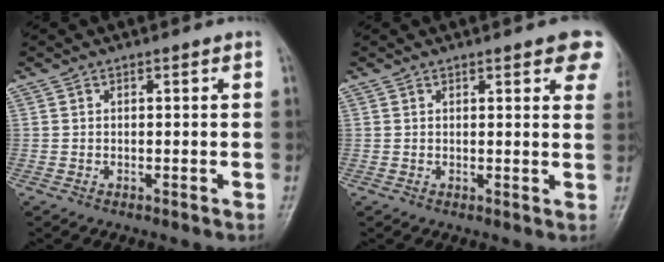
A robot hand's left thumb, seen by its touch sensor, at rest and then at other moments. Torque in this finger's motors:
{"motor_torque": [1.15, 0.86, 0.77, -0.50, 0.02]}